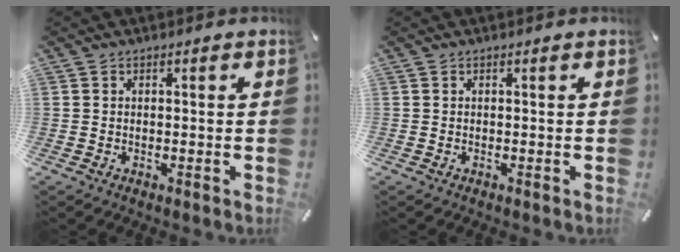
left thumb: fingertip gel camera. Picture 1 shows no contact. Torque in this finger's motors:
{"motor_torque": [0.00, 0.00, 0.00, 0.00, 0.00]}